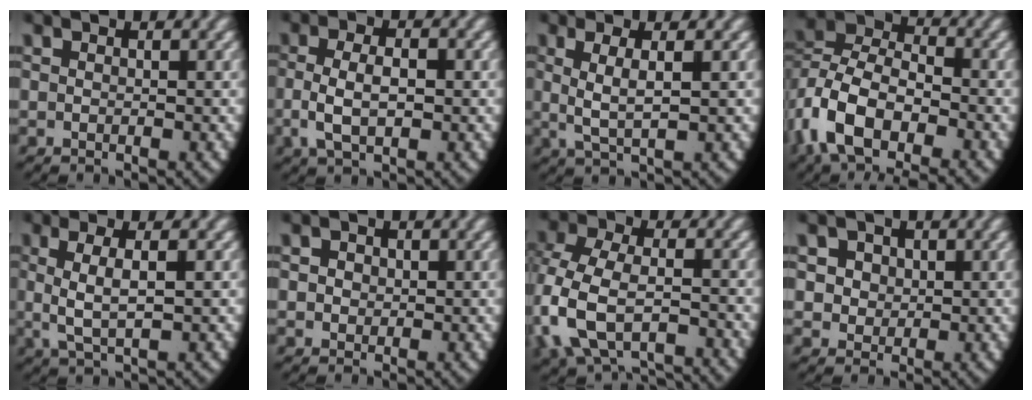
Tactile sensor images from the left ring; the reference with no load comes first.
{"total": 4.0, "force": [-0.6, 2.2, 3.3], "torque": [-0.074, -0.007, -0.001]}
{"total": 3.6, "force": [0.8, 1.1, 3.3], "torque": [-0.076, 0.000, 0.022]}
{"total": 11.8, "force": [-1.8, 9.4, 7.0], "torque": [-0.158, -0.010, -0.040]}
{"total": 4.0, "force": [0.7, 1.4, 3.7], "torque": [-0.087, -0.003, 0.022]}
{"total": 2.4, "force": [0.7, 2.1, 0.9], "torque": [-0.018, 0.003, 0.011]}
{"total": 7.4, "force": [-3.4, 5.1, 4.1], "torque": [-0.131, -0.041, -0.038]}
{"total": 5.8, "force": [1.8, 4.9, 2.5], "torque": [-0.060, 0.002, 0.030]}